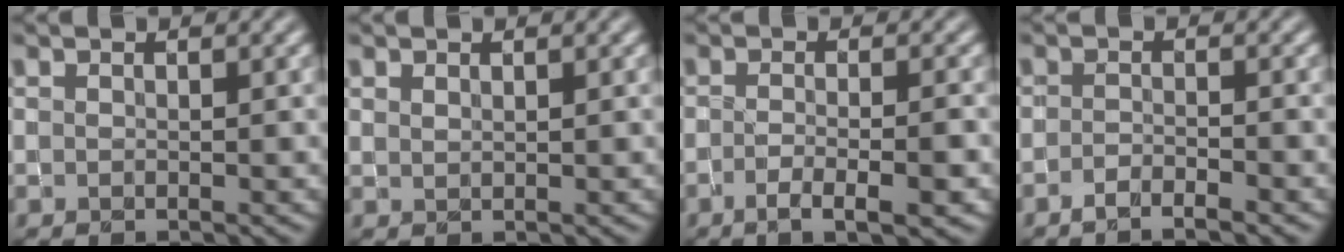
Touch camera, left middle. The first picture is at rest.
{"total": 0.6, "force": [0.5, 0.2, 0.2], "torque": [-0.008, 0.000, 0.013]}
{"total": 3.9, "force": [-1.6, 0.9, 3.4], "torque": [-0.056, -0.005, -0.028]}
{"total": 1.9, "force": [-1.5, 0.3, 1.2], "torque": [-0.020, -0.001, -0.030]}